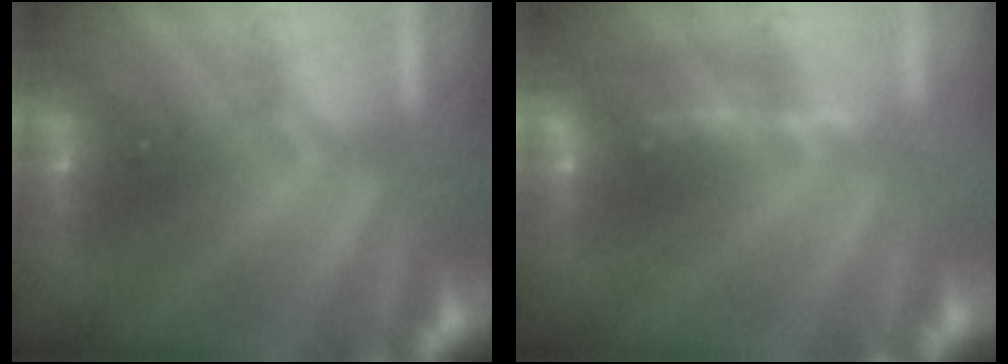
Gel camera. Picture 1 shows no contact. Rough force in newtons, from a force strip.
{"total": 1.1}